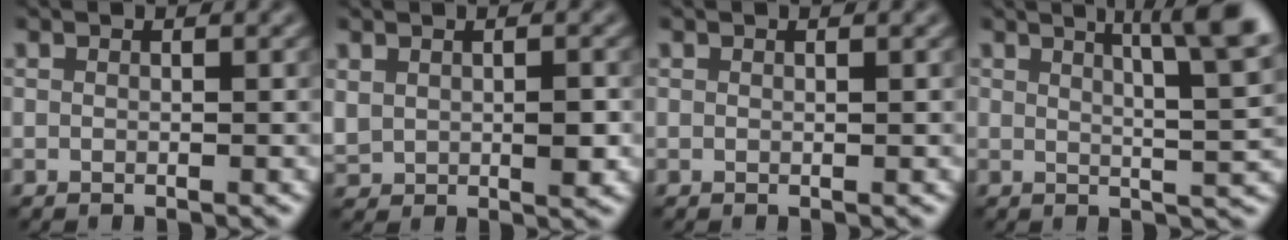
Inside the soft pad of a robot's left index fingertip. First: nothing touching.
{"total": 2.3, "force": [0.2, 1.5, 1.8], "torque": [-0.043, -0.009, 0.016]}
{"total": 0.0}
{"total": 7.5, "force": [3.7, 1.9, 6.2], "torque": [-0.056, 0.023, 0.042]}